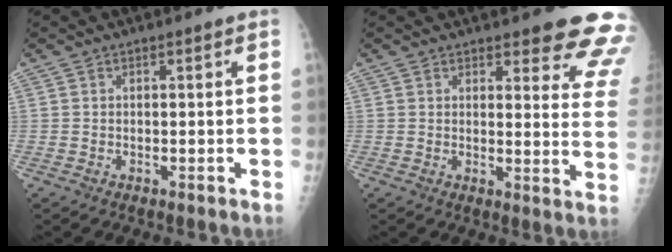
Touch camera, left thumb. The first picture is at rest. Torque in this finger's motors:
{"motor_torque": [2.45, 1.21, 1.37, -1.41, 0.31]}